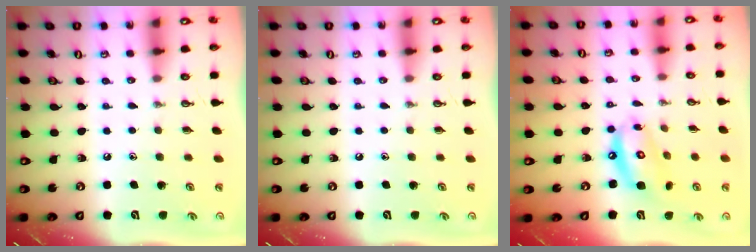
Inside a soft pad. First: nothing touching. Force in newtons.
{"total": 0.0}
{"total": 11.8, "press": 11.8, "slide": 1.2}